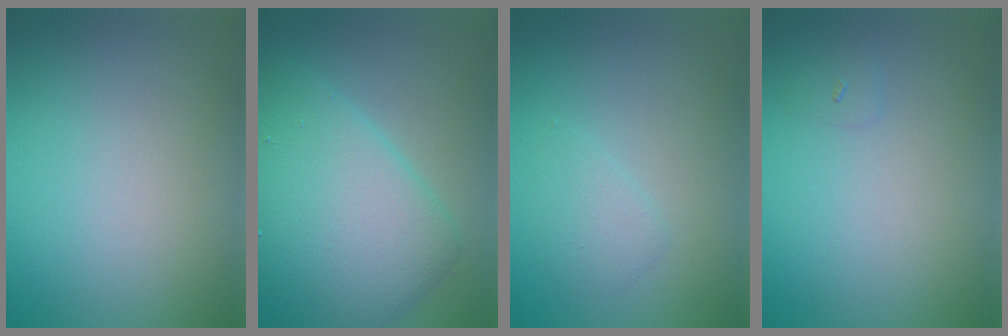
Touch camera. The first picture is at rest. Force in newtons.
{"total": 9.1, "press": 9.1, "slide": 0.1}
{"total": 1.5, "press": 1.5, "slide": 0.2}
{"total": 0.6, "press": 0.6, "slide": 0.1}